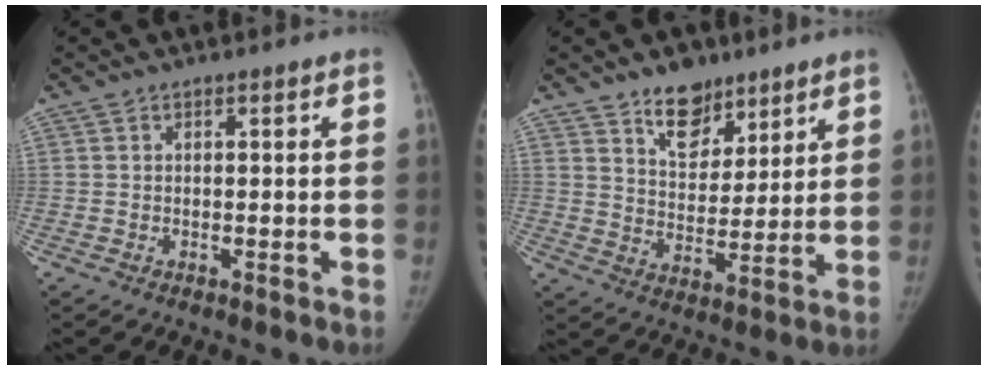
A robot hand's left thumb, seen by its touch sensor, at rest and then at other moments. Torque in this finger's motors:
{"motor_torque": [0.44, -0.21, 0.68, -0.68, 0.22]}